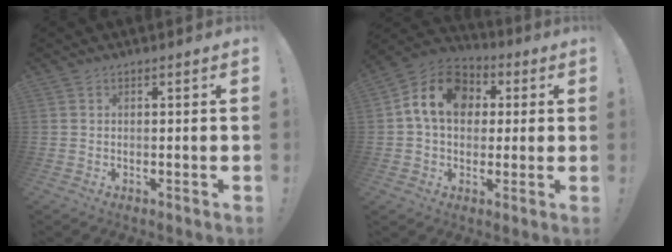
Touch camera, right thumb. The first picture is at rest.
{"total": 14.8, "force": [3.5, 11.4, 8.9], "torque": [-0.129, 0.007, 0.071]}